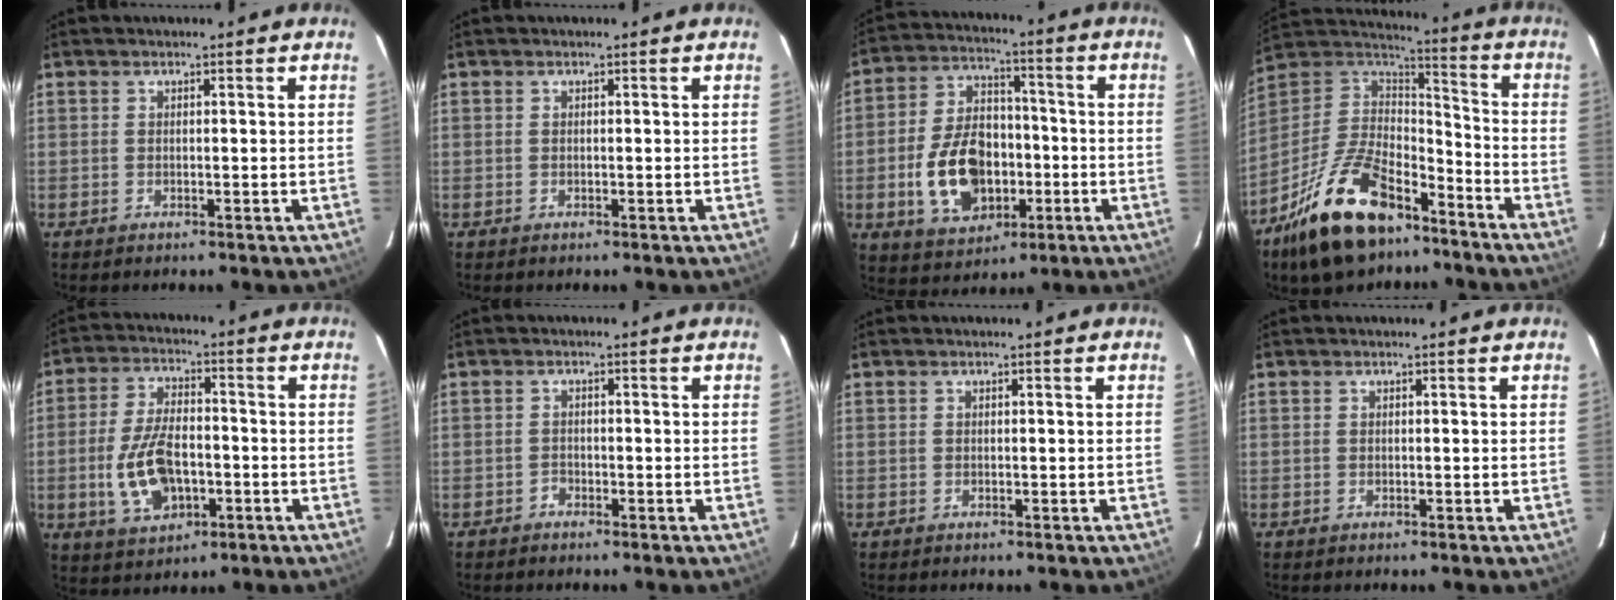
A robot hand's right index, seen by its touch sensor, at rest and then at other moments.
{"total": 0.0}
{"total": 15.2, "force": [-3.9, 9.9, 10.9], "torque": [-0.226, 0.015, -0.052]}
{"total": 23.8, "force": [-15.4, 11.3, 14.2], "torque": [-0.298, -0.003, -0.259]}
{"total": 12.0, "force": [-3.0, 6.6, 9.6], "torque": [-0.199, 0.003, -0.043]}
{"total": 1.2, "force": [-1.1, 0.6, -0.1], "torque": [0.004, 0.004, -0.021]}
{"total": 0.0}
{"total": 0.0}